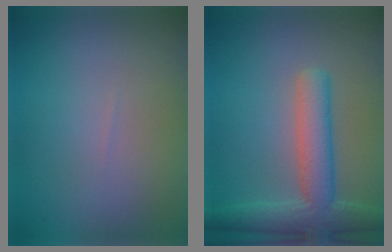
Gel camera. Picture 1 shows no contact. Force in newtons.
{"total": 5.5, "press": 5.5, "slide": 0.3}